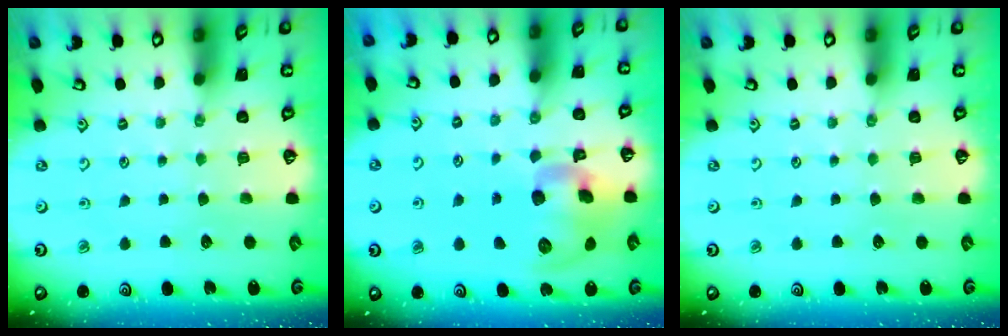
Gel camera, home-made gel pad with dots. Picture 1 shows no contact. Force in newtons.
{"total": 14.7, "press": 14.5, "slide": 2.7}
{"total": 0.0}